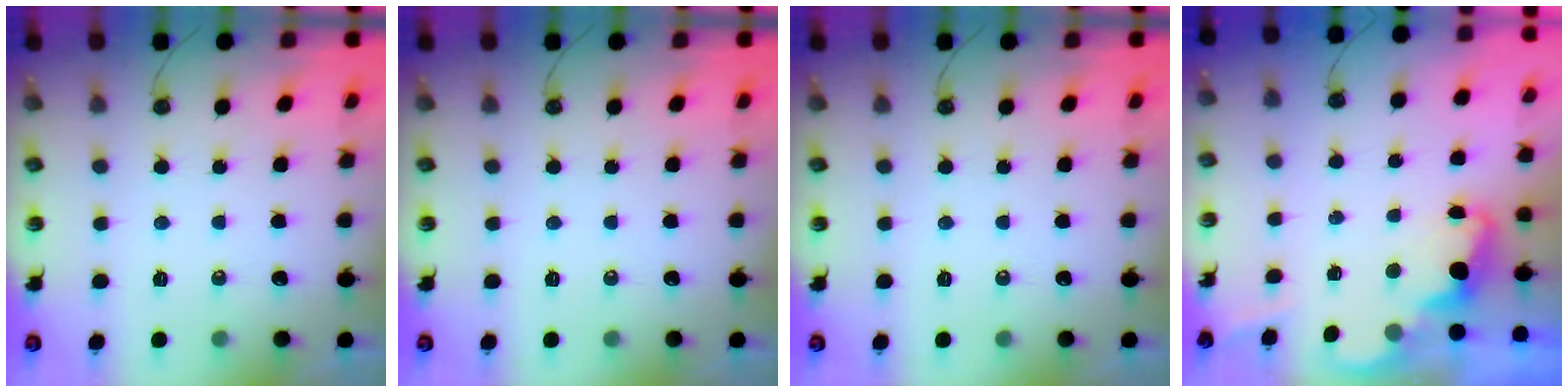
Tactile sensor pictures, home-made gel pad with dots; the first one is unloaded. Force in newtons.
{"total": 0.0}
{"total": 0.0}
{"total": 2.3, "press": 2.2, "slide": 0.6}